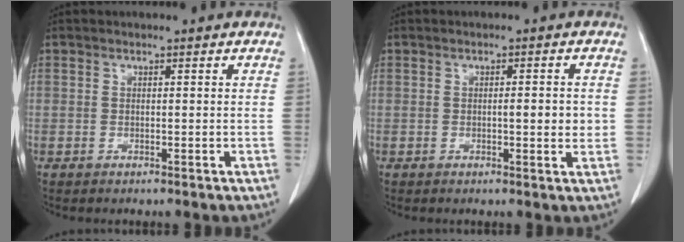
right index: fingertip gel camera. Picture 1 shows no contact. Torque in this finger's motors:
{"motor_torque": [0.58, -0.19, 0.15, 0.06]}